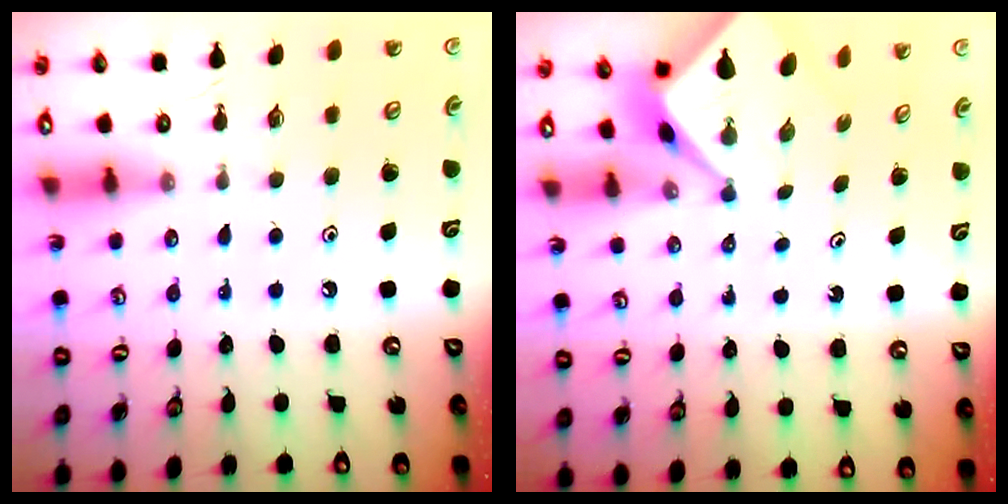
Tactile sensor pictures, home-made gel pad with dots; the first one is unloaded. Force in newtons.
{"total": 2.4, "press": 2.3, "slide": 0.3}